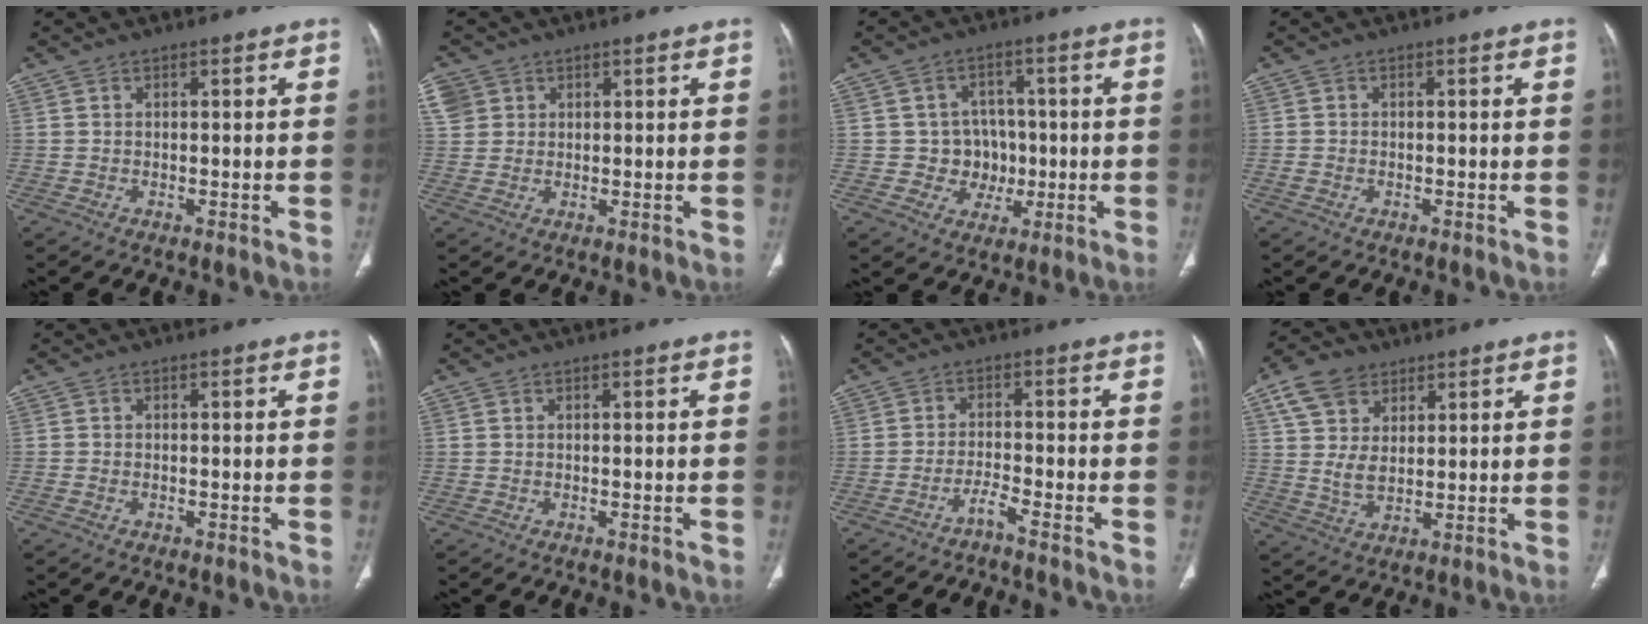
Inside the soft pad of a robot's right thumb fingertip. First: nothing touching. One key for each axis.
{"total": 6.9, "fx": 3.0, "fy": 5.9, "fz": 2.1, "tx": -0.049, "ty": 0.009, "tz": 0.068}
{"total": 7.1, "fx": -0.6, "fy": 6.8, "fz": 1.9, "tx": 0.019, "ty": 0.020, "tz": -0.007}
{"total": 1.0, "fx": -0.4, "fy": 0.7, "fz": 0.5, "tx": -0.010, "ty": 0.004, "tz": -0.008}
{"total": 0.6, "fx": -0.3, "fy": 0.4, "fz": 0.4, "tx": -0.007, "ty": 0.004, "tz": -0.006}
{"total": 0.0}
{"total": 2.5, "fx": -2.2, "fy": -0.4, "fz": 1.2, "tx": -0.030, "ty": 0.016, "tz": -0.044}
{"total": 9.7, "fx": 4.9, "fy": 6.6, "fz": 5.2, "tx": -0.081, "ty": -0.017, "tz": 0.096}